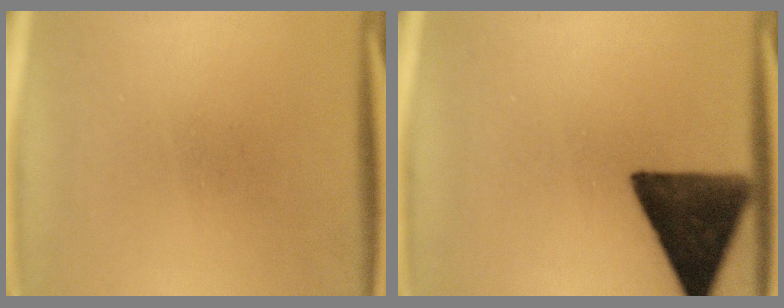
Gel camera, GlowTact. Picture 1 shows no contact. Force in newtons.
{"total": 14.2}